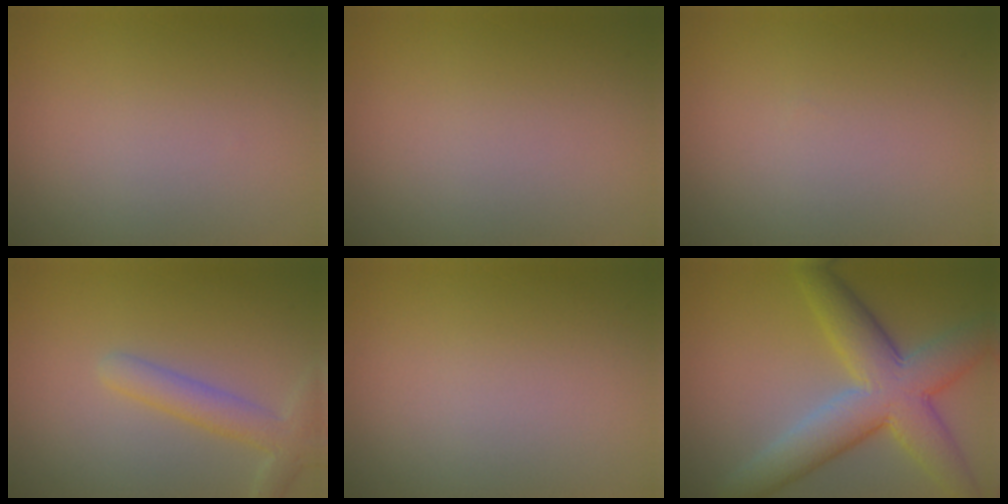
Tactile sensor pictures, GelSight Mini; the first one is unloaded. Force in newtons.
{"total": 0.0}
{"total": 0.0}
{"total": 3.0, "press": 3.0, "slide": 0.2}
{"total": 0.0}
{"total": 8.6, "press": 8.6, "slide": 0.6}